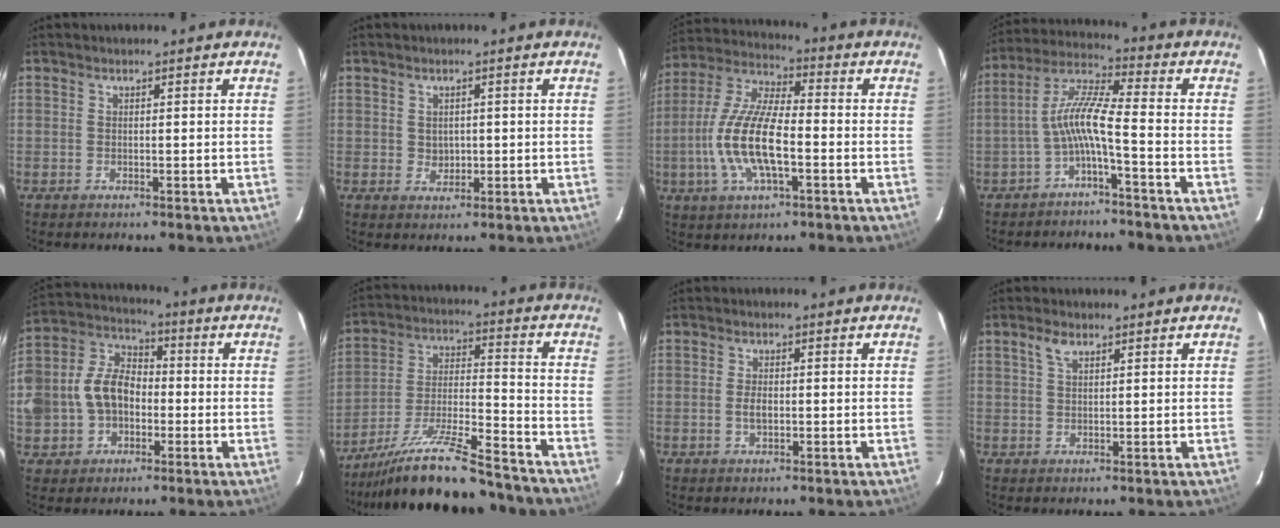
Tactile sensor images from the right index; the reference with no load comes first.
{"total": 2.2, "force": [0.2, 2.1, 0.8], "torque": [-0.010, 0.002, 0.008]}
{"total": 14.8, "force": [-3.6, 5.0, 13.4], "torque": [-0.279, -0.003, -0.071]}
{"total": 7.7, "force": [-3.0, 0.3, 7.1], "torque": [-0.167, 0.018, -0.058]}
{"total": 13.7, "force": [-2.0, 10.9, 8.0], "torque": [-0.196, 0.036, -0.033]}
{"total": 21.7, "force": [-18.6, 3.1, 10.7], "torque": [-0.199, -0.030, -0.293]}
{"total": 2.1, "force": [-0.4, 1.1, 1.8], "torque": [-0.034, -0.001, -0.007]}
{"total": 2.4, "force": [1.4, 1.1, 1.5], "torque": [-0.029, 0.005, 0.028]}